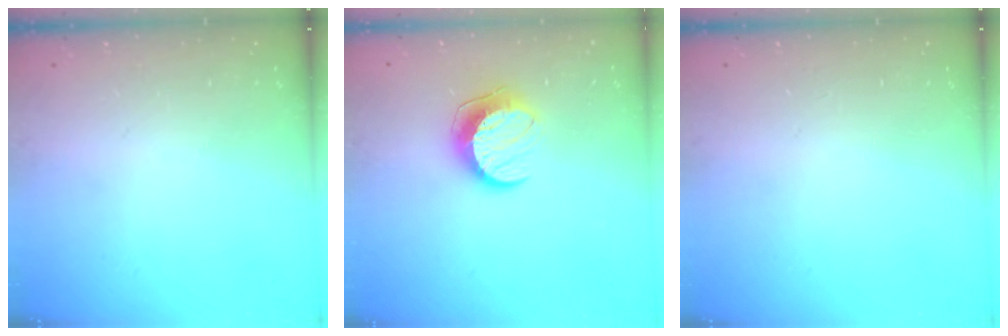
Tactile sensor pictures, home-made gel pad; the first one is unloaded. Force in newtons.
{"total": 10.0, "press": 10.0, "slide": 0.4}
{"total": 0.0}